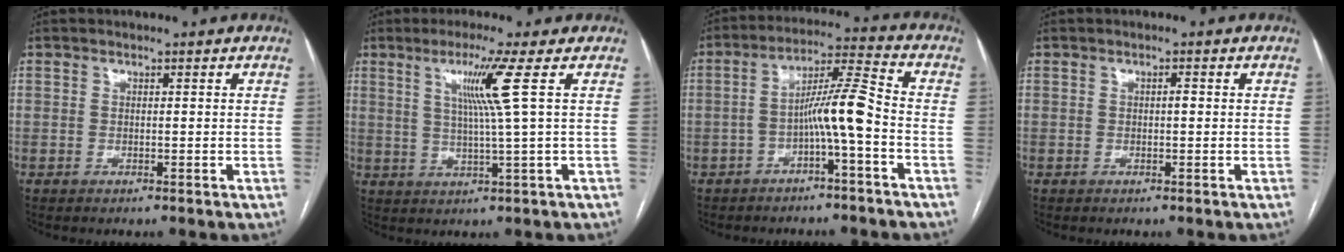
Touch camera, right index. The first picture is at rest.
{"total": 6.9, "force": [2.3, -2.2, 6.1], "torque": [-0.117, -0.007, 0.048]}
{"total": 7.9, "force": [-2.6, -0.1, 7.4], "torque": [-0.130, 0.026, -0.045]}
{"total": 0.8, "force": [0.0, 0.2, 0.7], "torque": [-0.010, 0.002, -0.002]}